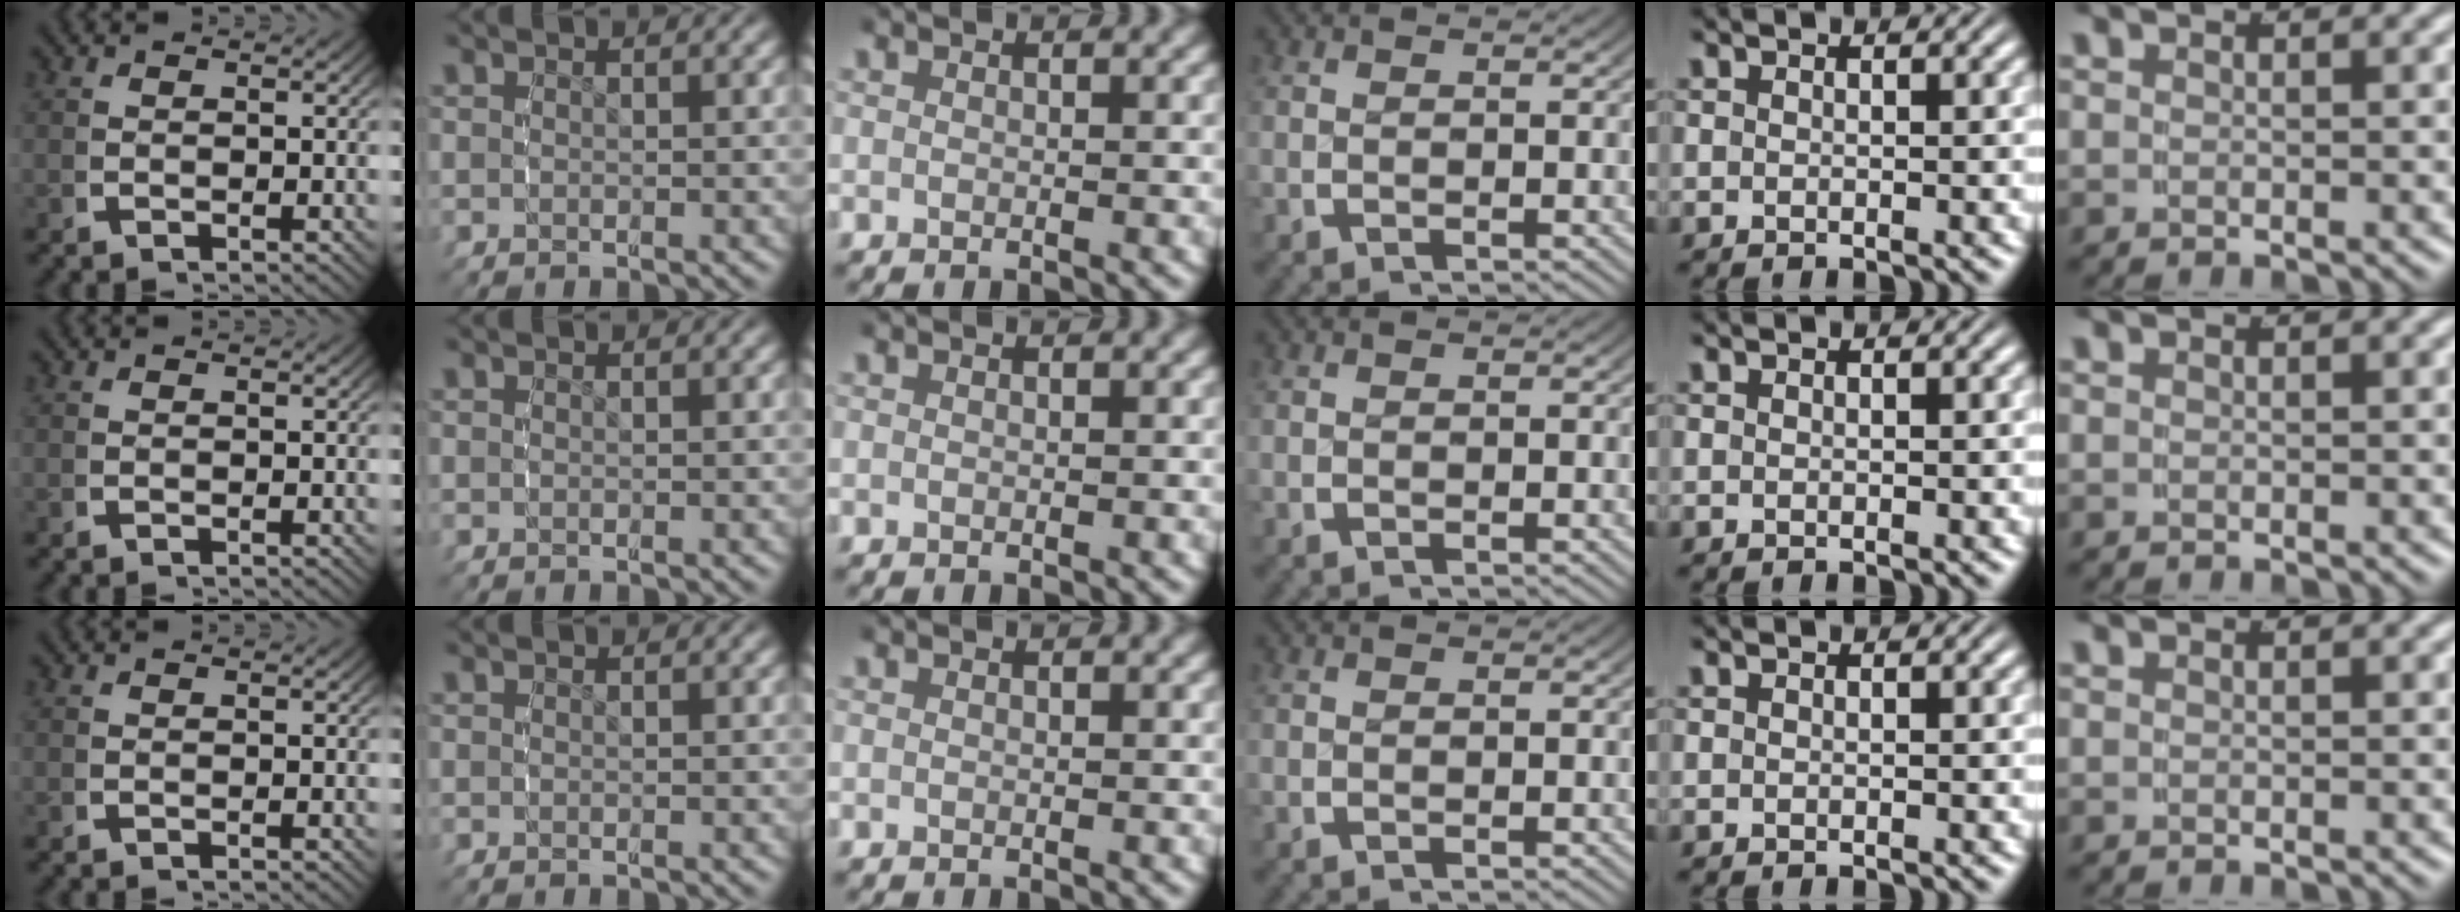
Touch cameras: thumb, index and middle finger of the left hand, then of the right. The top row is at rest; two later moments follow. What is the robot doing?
{"motion": "reach", "object": "shorts"}